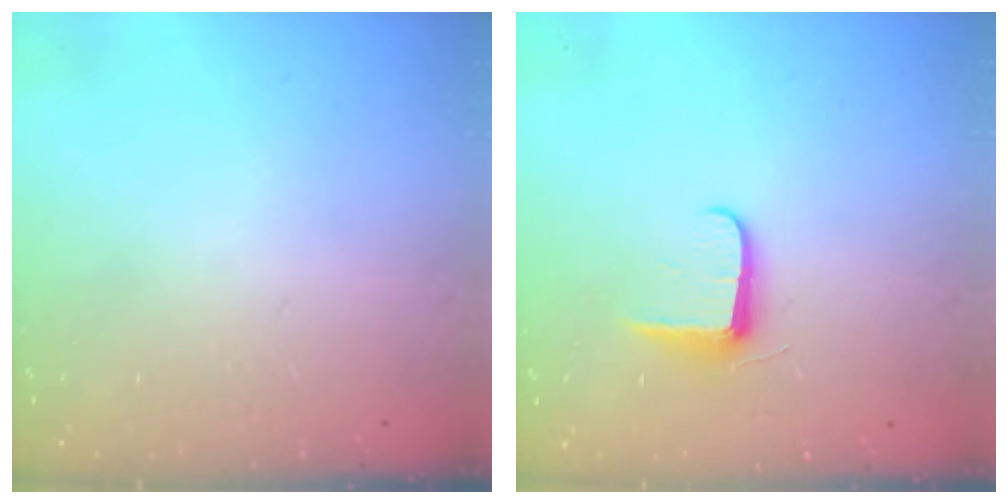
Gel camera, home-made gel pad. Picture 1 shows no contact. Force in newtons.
{"total": 6.8, "press": 6.7, "slide": 0.9}